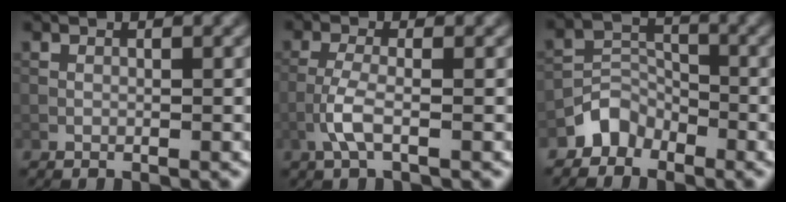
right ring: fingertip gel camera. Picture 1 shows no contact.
{"total": 2.6, "force": [-1.1, 0.6, 2.3], "torque": [-0.051, 0.005, -0.031]}
{"total": 2.9, "force": [-2.3, 1.8, 0.4], "torque": [0.002, 0.011, -0.047]}